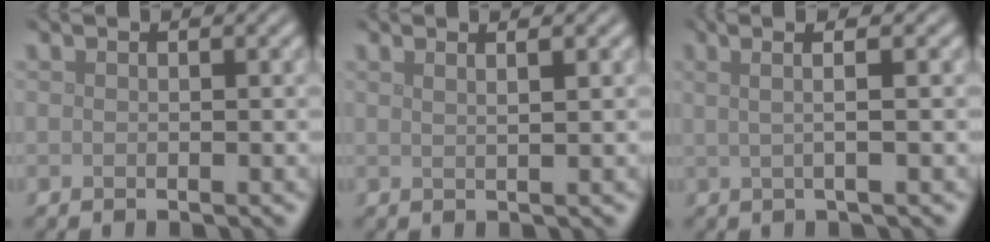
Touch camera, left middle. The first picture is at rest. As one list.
[{"total": 2.3, "force": [1.2, 1.0, 1.7], "torque": [-0.002, 0.003, -0.007]}, {"total": 3.7, "force": [1.2, 1.2, 3.3], "torque": [-0.041, 0.012, -0.007]}]